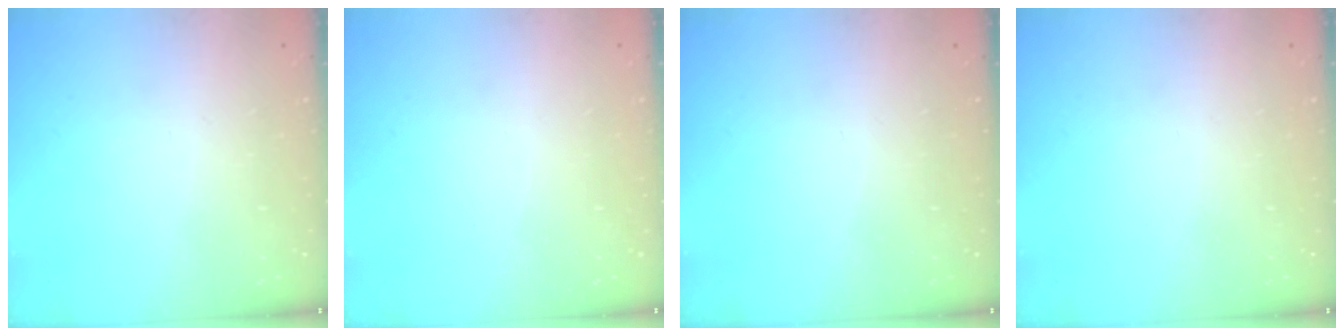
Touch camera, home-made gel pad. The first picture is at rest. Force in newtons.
{"total": 0.0}
{"total": 0.0}
{"total": 0.0}